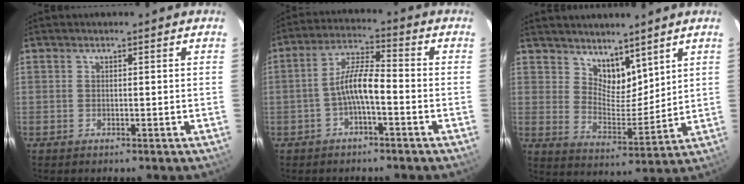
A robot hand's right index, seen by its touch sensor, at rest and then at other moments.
{"total": 6.6, "force": [-2.5, 1.5, 6.0], "torque": [-0.124, 0.016, -0.047]}
{"total": 8.5, "force": [6.5, 4.3, 3.3], "torque": [-0.043, -0.001, 0.123]}